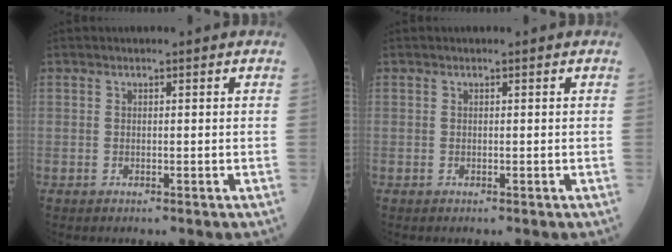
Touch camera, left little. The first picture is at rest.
{"total": 0.0}